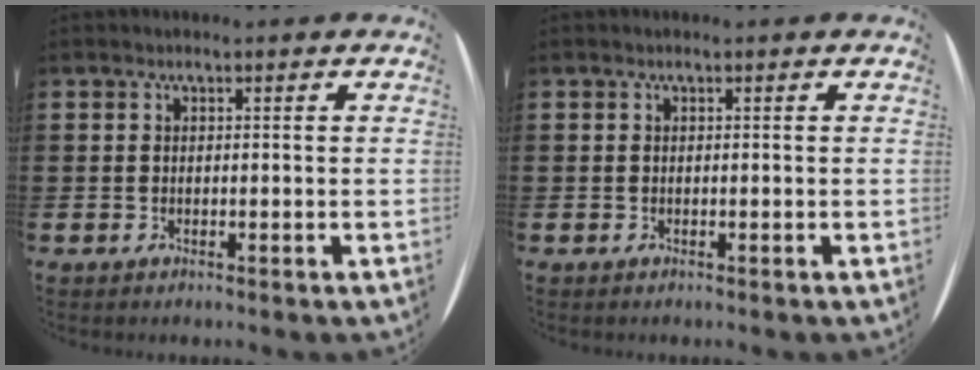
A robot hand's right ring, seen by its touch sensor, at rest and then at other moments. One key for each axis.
{"total": 0.0}